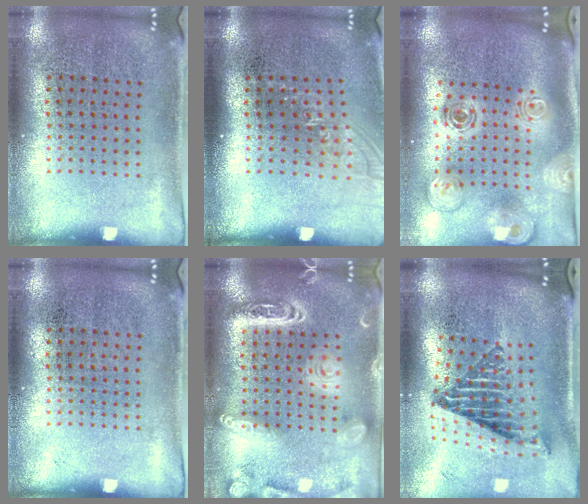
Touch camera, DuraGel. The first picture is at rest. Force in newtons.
{"total": 1.1, "press": 1.0, "slide": 0.6}
{"total": 2.1, "press": 1.7, "slide": 1.3}
{"total": 0.0}
{"total": 2.8, "press": 2.8, "slide": 0.3}
{"total": 2.0, "press": 1.5, "slide": 1.4}